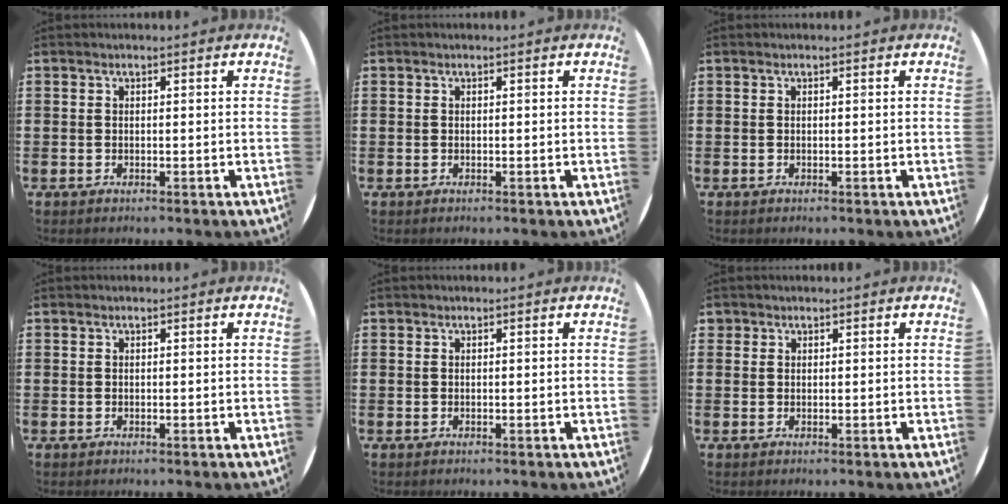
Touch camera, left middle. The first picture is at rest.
{"total": 0.0}
{"total": 0.0}
{"total": 0.0}
{"total": 0.0}
{"total": 0.8, "force": [0.7, 0.4, 0.0], "torque": [-0.001, 0.002, 0.015]}